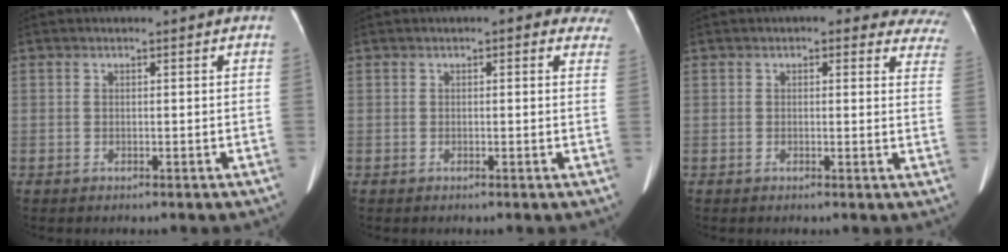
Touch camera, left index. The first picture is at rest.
{"total": 5.1, "force": [3.7, 2.1, 2.8], "torque": [-0.012, 0.011, 0.022]}
{"total": 13.5, "force": [11.6, 4.8, 5.0], "torque": [-0.010, -0.006, 0.092]}